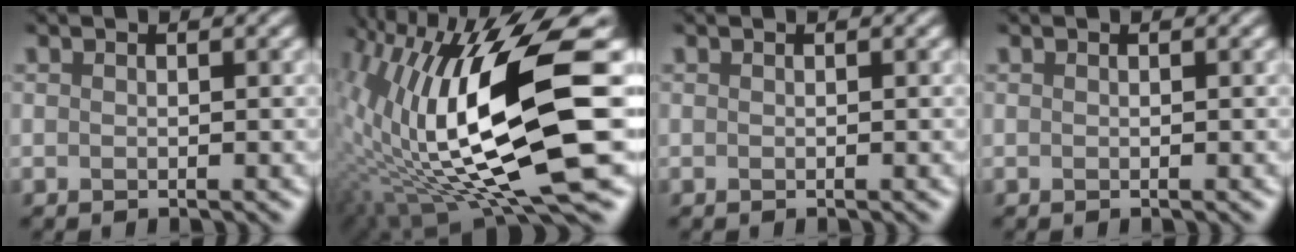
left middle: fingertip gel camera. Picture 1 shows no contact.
{"total": 13.4, "force": [0.3, 3.8, 12.9], "torque": [-0.265, -0.020, 0.022]}
{"total": 0.0}
{"total": 0.0}